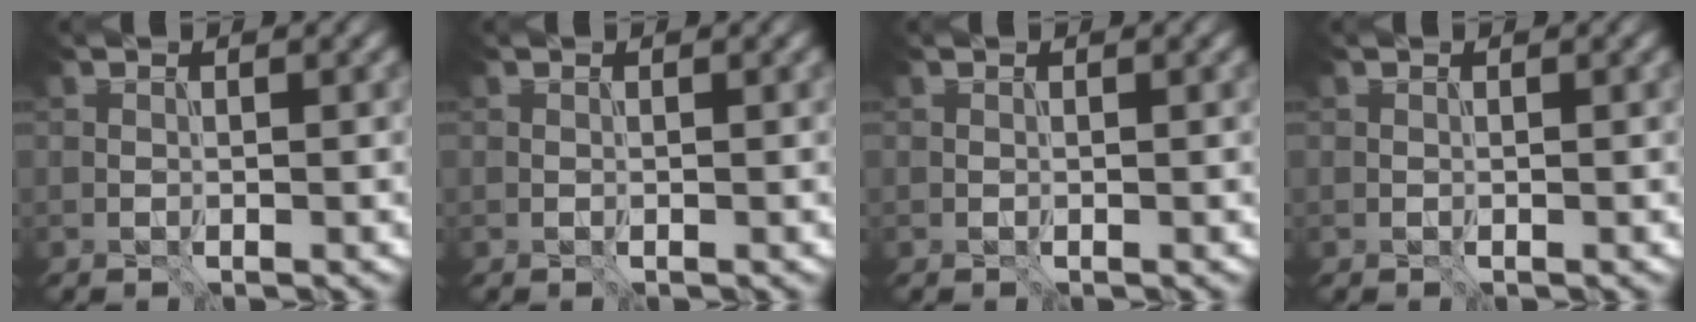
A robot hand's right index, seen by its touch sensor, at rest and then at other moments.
{"total": 0.0}
{"total": 0.0}
{"total": 0.0}